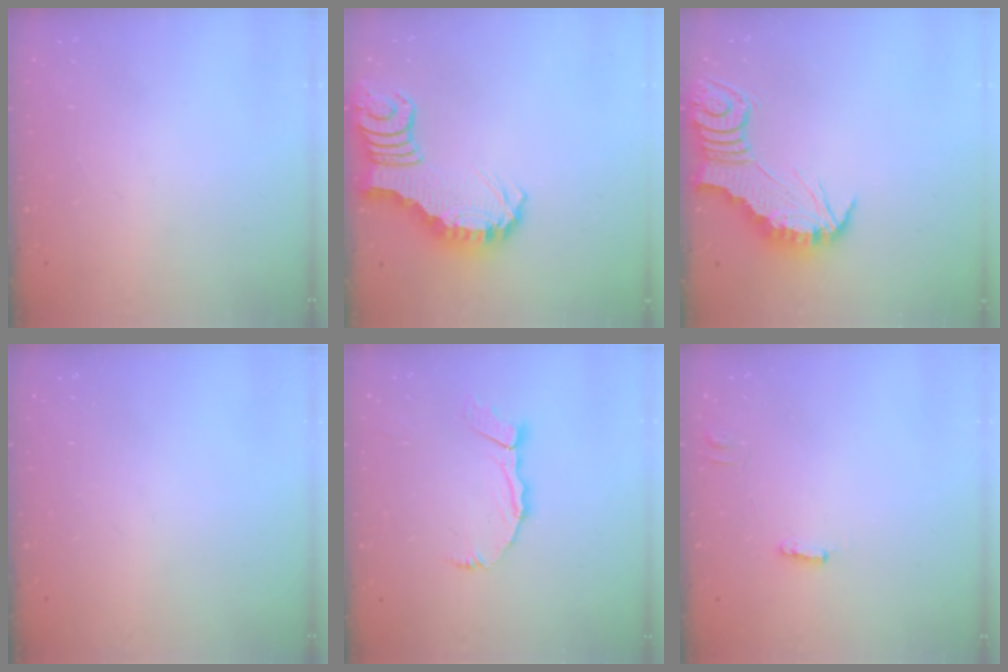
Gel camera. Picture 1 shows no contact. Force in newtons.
{"total": 2.8, "press": 2.8, "slide": 0.5}
{"total": 2.5, "press": 2.5, "slide": 0.2}
{"total": 0.0}
{"total": 8.2, "press": 8.1, "slide": 1.0}
{"total": 2.6, "press": 2.6, "slide": 0.4}